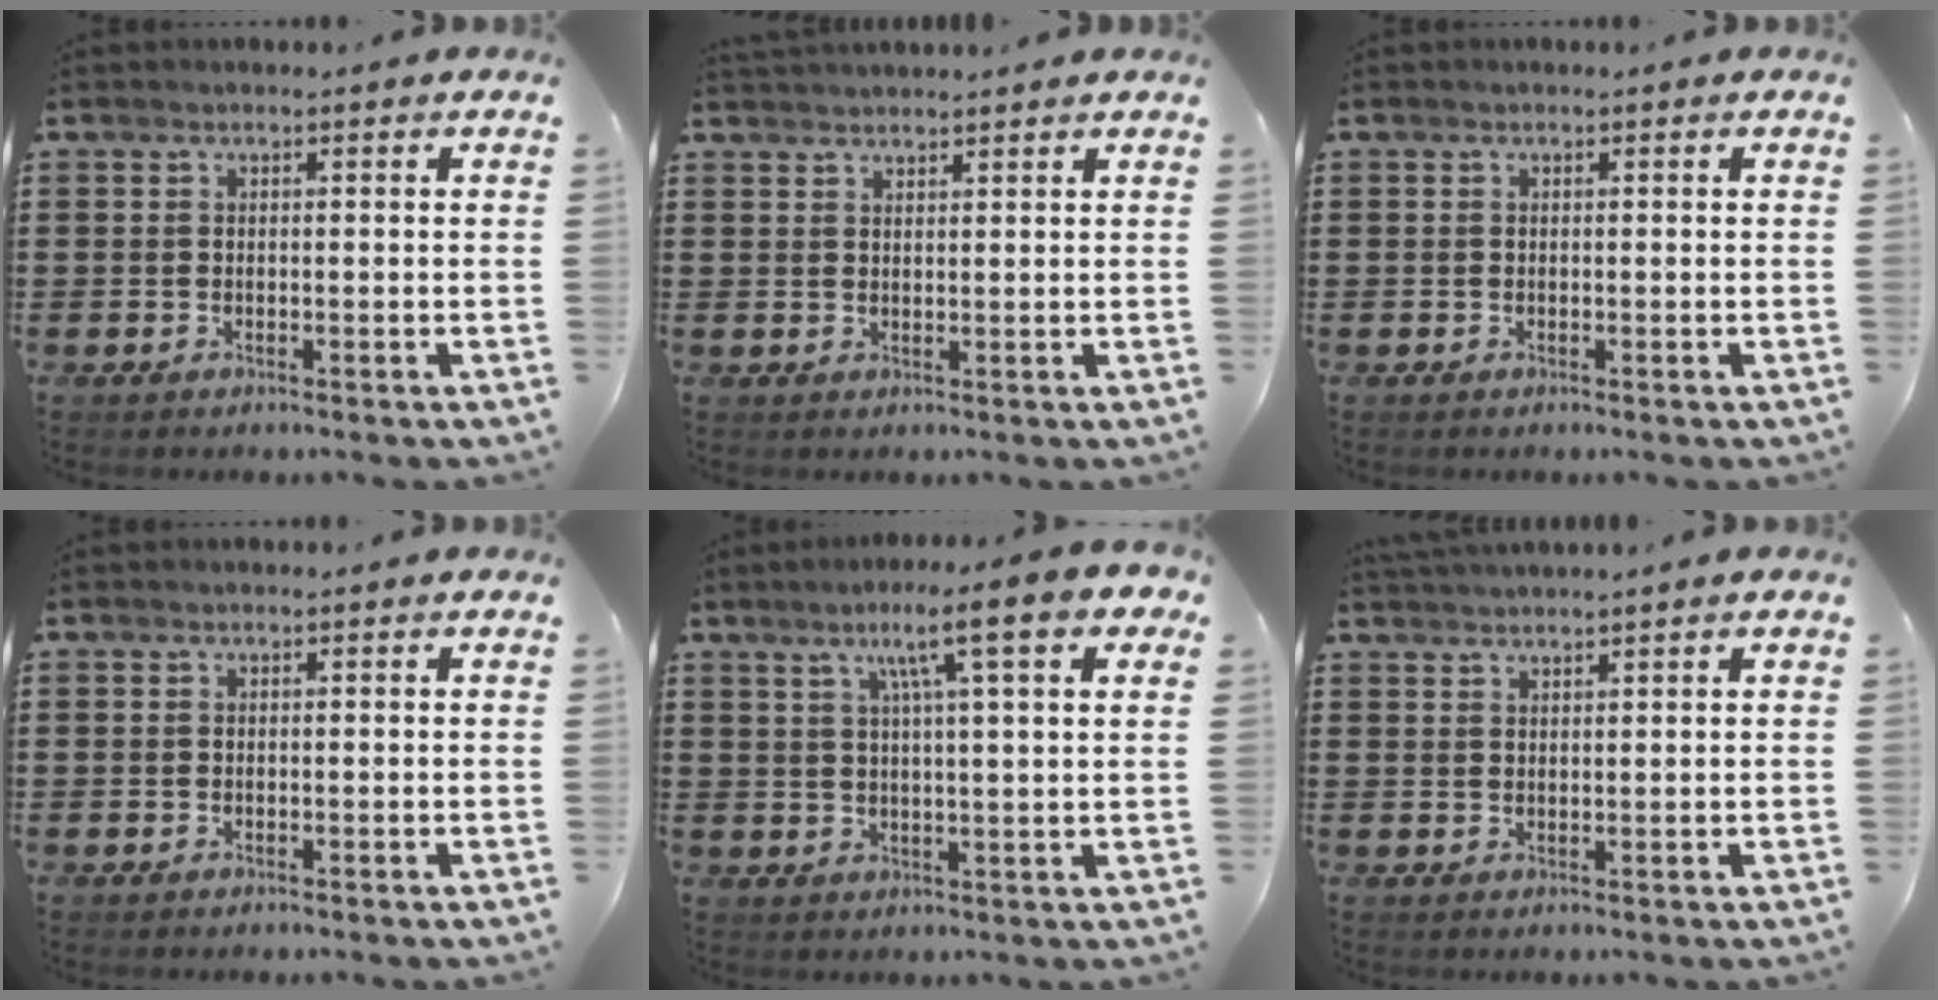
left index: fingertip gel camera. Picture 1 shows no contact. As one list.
[{"total": 1.7, "force": [1.7, 0.0, 0.1], "torque": [-0.005, 0.001, 0.034]}, {"total": 0.0}, {"total": 0.0}, {"total": 10.1, "force": [5.3, 0.5, 8.5], "torque": [-0.162, -0.004, 0.082]}, {"total": 1.7, "force": [1.6, -0.4, 0.4], "torque": [-0.010, 0.001, 0.033]}]